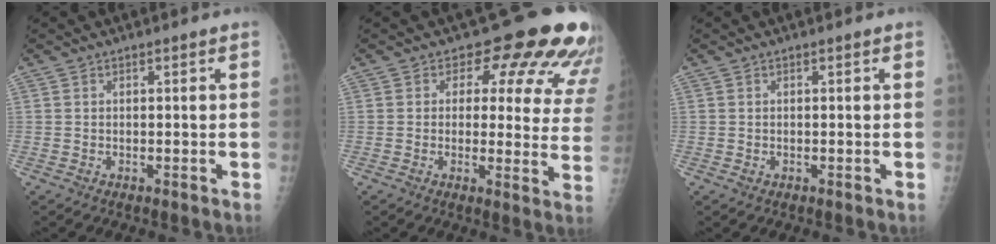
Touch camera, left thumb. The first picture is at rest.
{"total": 15.7, "force": [10.2, 8.1, 8.7], "torque": [-0.040, -0.046, 0.090]}
{"total": 0.6, "force": [-0.2, 0.5, 0.2], "torque": [-0.003, 0.001, -0.001]}